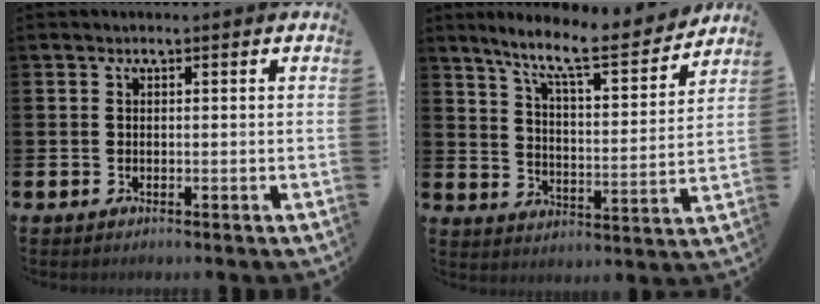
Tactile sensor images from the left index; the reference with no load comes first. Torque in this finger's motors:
{"motor_torque": [0.97, -1.17, 0.67, 0.21]}